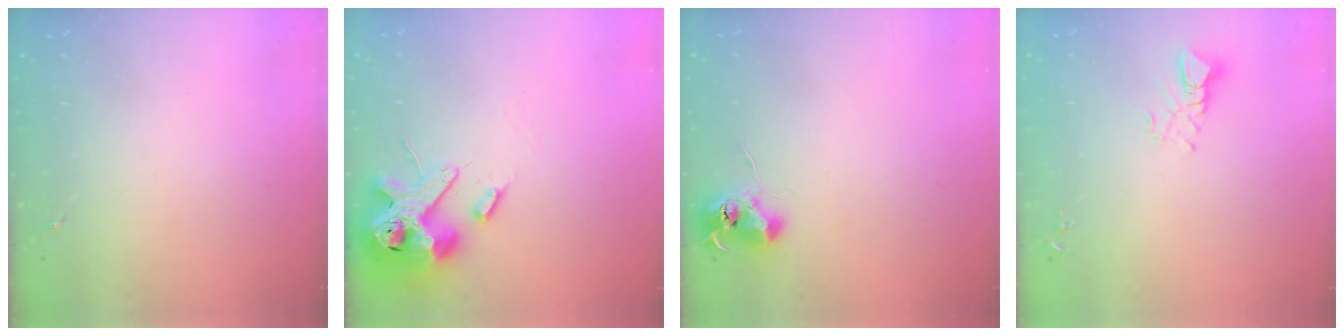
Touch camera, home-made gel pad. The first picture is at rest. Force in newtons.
{"total": 14.2, "press": 14.0, "slide": 2.3}
{"total": 7.8, "press": 7.8, "slide": 0.8}
{"total": 5.6, "press": 5.6, "slide": 0.6}